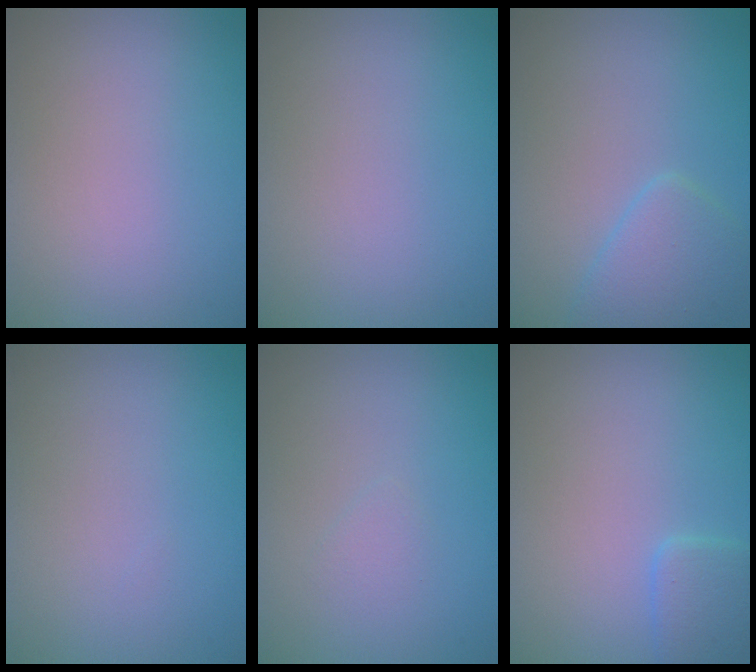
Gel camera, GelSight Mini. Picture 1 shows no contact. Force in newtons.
{"total": 0.0}
{"total": 2.8, "press": 2.8, "slide": 0.1}
{"total": 0.0}
{"total": 0.7, "press": 0.7, "slide": 0.1}
{"total": 2.1, "press": 2.1, "slide": 0.1}